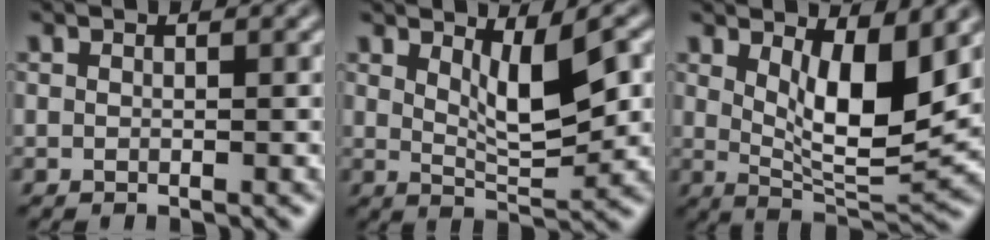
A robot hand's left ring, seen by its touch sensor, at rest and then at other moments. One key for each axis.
{"total": 4.4, "fx": 1.9, "fy": 1.2, "fz": 3.8, "tx": -0.062, "ty": -0.010, "tz": 0.034}
{"total": 7.0, "fx": 2.3, "fy": 2.3, "fz": 6.2, "tx": -0.103, "ty": -0.022, "tz": 0.044}